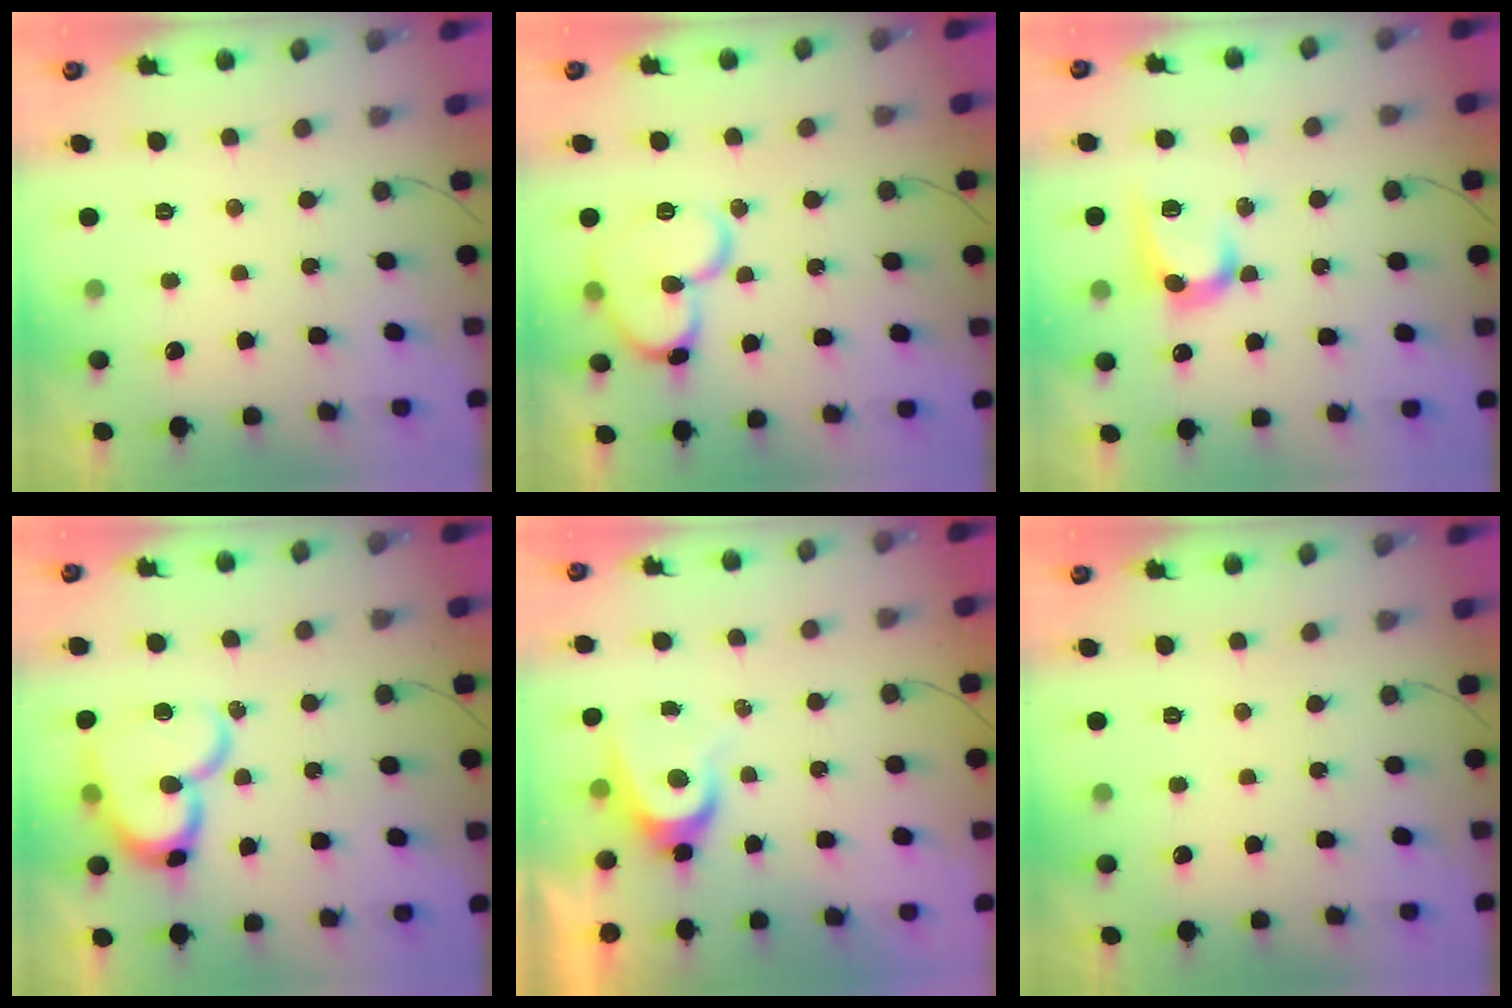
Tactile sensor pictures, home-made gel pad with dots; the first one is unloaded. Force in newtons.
{"total": 14.6, "press": 14.5, "slide": 2.1}
{"total": 10.4, "press": 10.4, "slide": 0.4}
{"total": 16.3, "press": 16.3, "slide": 1.4}
{"total": 6.2, "press": 6.1, "slide": 0.7}
{"total": 0.0}